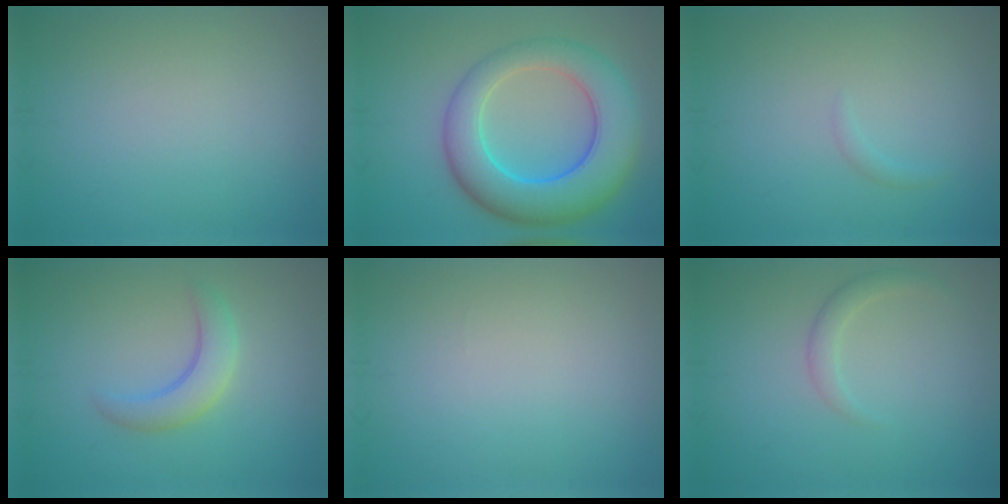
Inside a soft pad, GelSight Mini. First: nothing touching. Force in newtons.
{"total": 9.2, "press": 9.2, "slide": 0.3}
{"total": 0.6, "press": 0.6, "slide": 0.1}
{"total": 3.0, "press": 3.0, "slide": 0.3}
{"total": 0.0}
{"total": 1.5, "press": 1.5, "slide": 0.0}